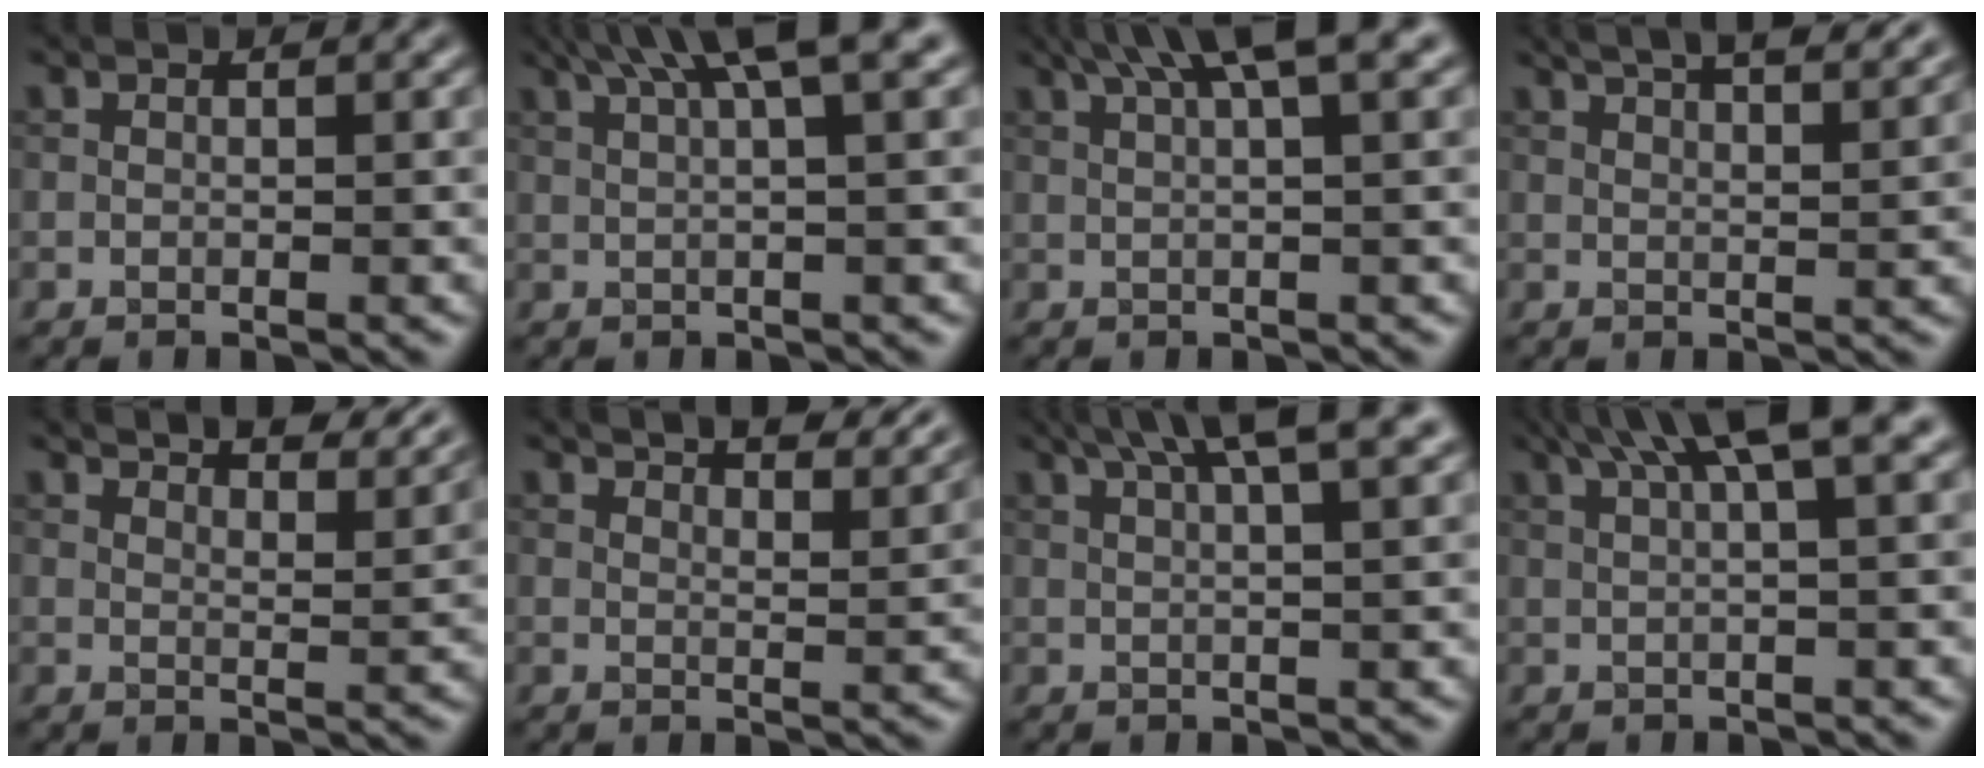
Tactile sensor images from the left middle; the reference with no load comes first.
{"total": 6.3, "force": [3.5, 1.1, 5.2], "torque": [-0.068, 0.022, 0.050]}
{"total": 5.7, "force": [3.2, 0.9, 4.7], "torque": [-0.067, 0.018, 0.050]}
{"total": 9.2, "force": [6.4, 3.3, 5.7], "torque": [-0.044, 0.043, 0.054]}
{"total": 8.0, "force": [7.0, 1.8, 3.5], "torque": [-0.032, 0.014, 0.067]}
{"total": 7.2, "force": [6.0, 1.8, 3.5], "torque": [-0.026, 0.016, 0.054]}
{"total": 7.0, "force": [4.1, 1.5, 5.5], "torque": [-0.066, 0.026, 0.041]}
{"total": 6.3, "force": [3.3, 1.1, 5.3], "torque": [-0.070, 0.022, 0.051]}